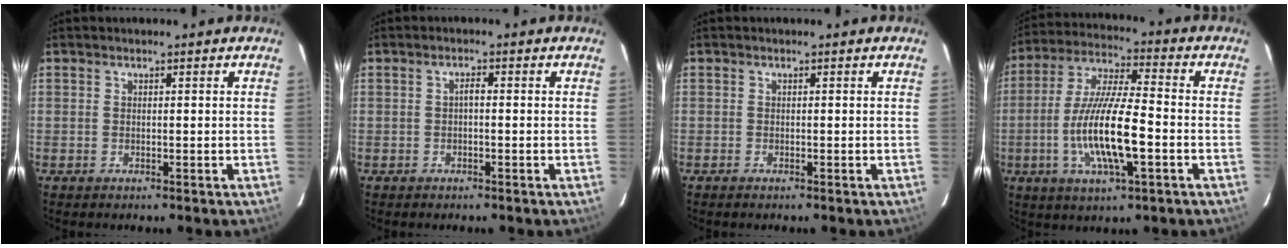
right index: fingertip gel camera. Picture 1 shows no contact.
{"total": 1.1, "force": [-0.3, 0.4, 1.0], "torque": [-0.017, 0.008, -0.007]}
{"total": 0.5, "force": [-0.5, 0.1, 0.1], "torque": [-0.002, -0.001, -0.010]}
{"total": 15.1, "force": [-4.0, 3.0, 14.2], "torque": [-0.283, -0.008, -0.076]}